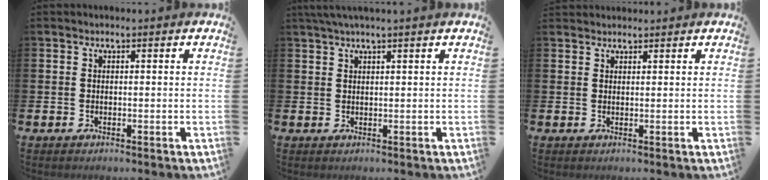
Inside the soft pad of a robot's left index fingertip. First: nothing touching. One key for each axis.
{"total": 1.7, "fx": 1.4, "fy": -0.3, "fz": 1.0, "tx": -0.020, "ty": 0.001, "tz": 0.026}
{"total": 1.3, "fx": 1.3, "fy": 0.3, "fz": -0.1, "tx": 0.009, "ty": -0.001, "tz": 0.022}